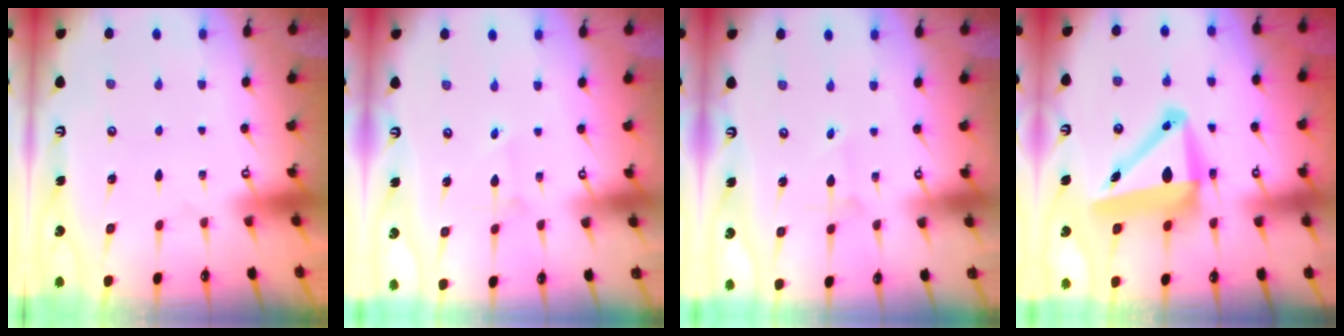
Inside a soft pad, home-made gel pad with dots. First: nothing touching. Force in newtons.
{"total": 2.0, "press": 2.0, "slide": 0.2}
{"total": 2.0, "press": 2.0, "slide": 0.2}
{"total": 12.1, "press": 11.9, "slide": 2.3}